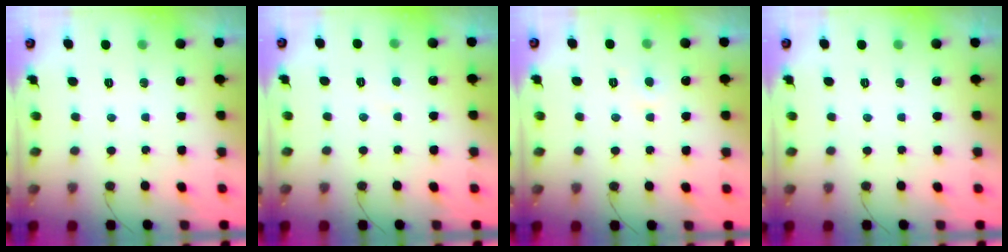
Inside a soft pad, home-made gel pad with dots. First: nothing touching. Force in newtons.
{"total": 2.4, "press": 2.4, "slide": 0.2}
{"total": 4.1, "press": 4.0, "slide": 0.4}
{"total": 0.0}